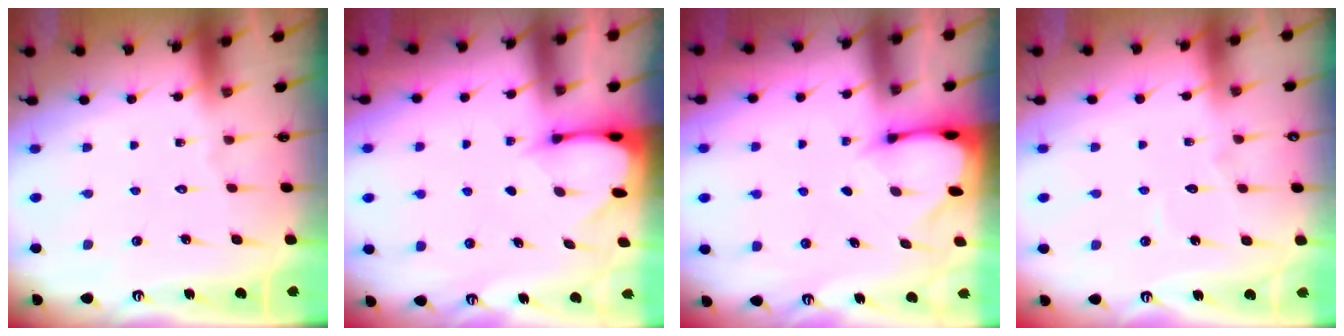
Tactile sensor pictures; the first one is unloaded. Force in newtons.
{"total": 2.4, "press": 2.4, "slide": 0.3}
{"total": 2.5, "press": 2.5, "slide": 0.0}
{"total": 4.1, "press": 4.1, "slide": 0.4}